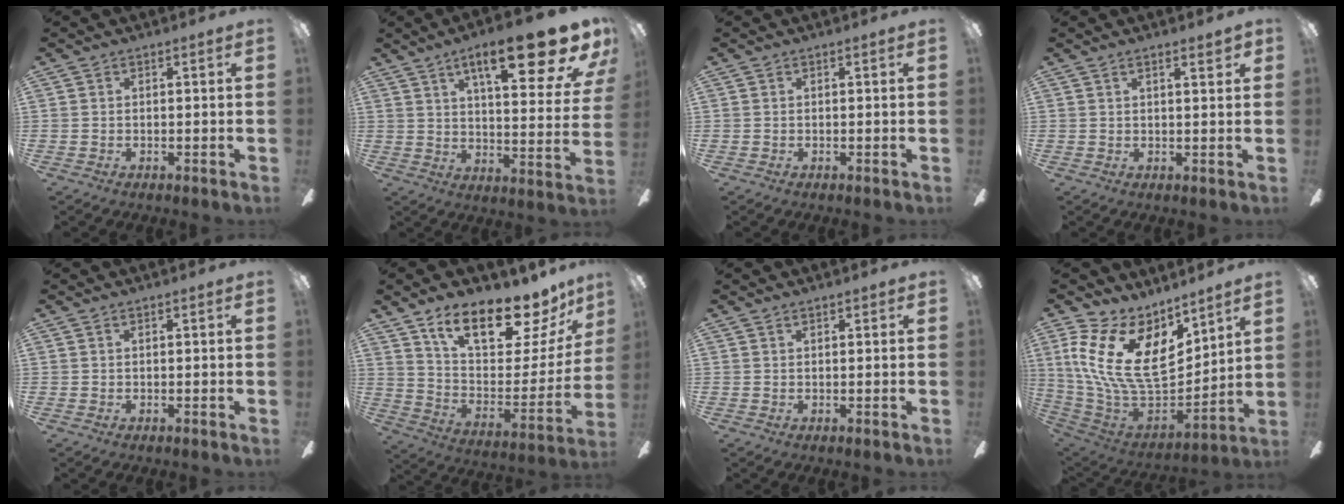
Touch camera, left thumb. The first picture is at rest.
{"total": 19.9, "force": [12.0, 5.3, 15.0], "torque": [-0.211, -0.070, 0.180]}
{"total": 0.0}
{"total": 2.7, "force": [1.6, 0.3, 2.2], "torque": [-0.030, -0.005, 0.022]}
{"total": 0.0}
{"total": 20.4, "force": [15.3, 7.0, 11.6], "torque": [-0.182, -0.104, 0.259]}
{"total": 0.8, "force": [0.7, 0.1, 0.5], "torque": [-0.011, 0.001, 0.012]}
{"total": 23.0, "force": [8.6, 12.9, 16.9], "torque": [-0.340, -0.051, 0.167]}